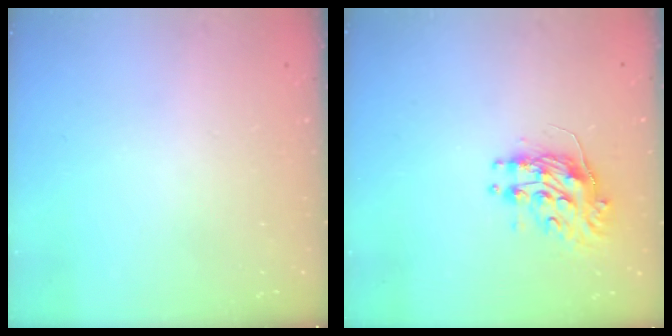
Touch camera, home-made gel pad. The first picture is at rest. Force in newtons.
{"total": 9.8, "press": 9.8, "slide": 0.7}